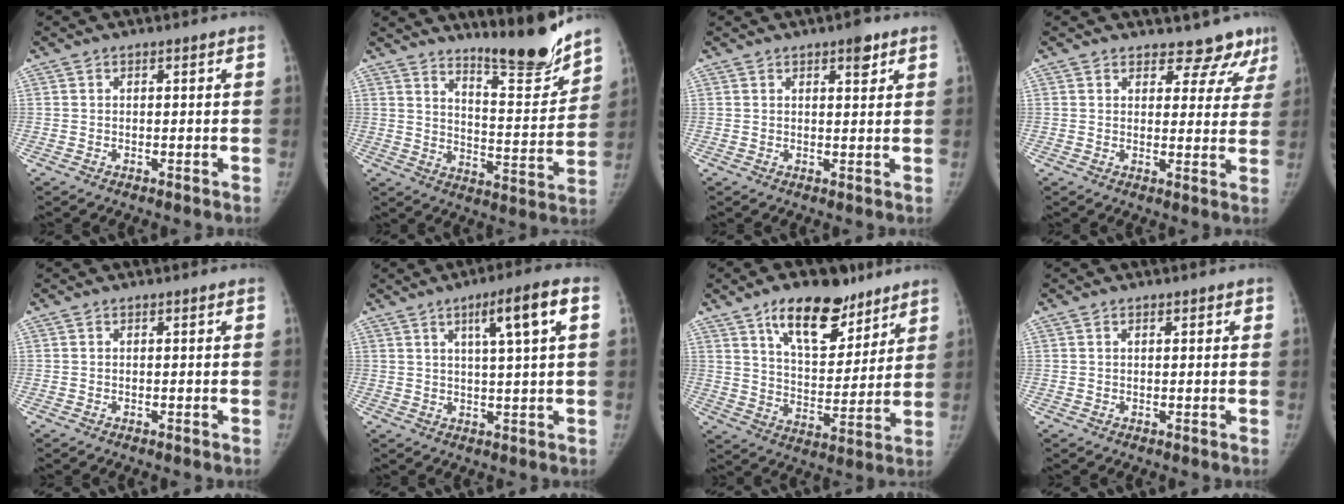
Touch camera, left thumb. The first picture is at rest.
{"total": 14.2, "force": [12.2, 2.1, 7.0], "torque": [-0.073, -0.105, 0.193]}
{"total": 3.2, "force": [2.0, 1.1, 2.2], "torque": [-0.021, -0.009, 0.026]}
{"total": 8.8, "force": [7.7, 4.0, 1.6], "torque": [0.034, -0.040, 0.073]}
{"total": 0.0}
{"total": 8.7, "force": [3.2, 0.6, 8.1], "torque": [-0.128, 0.002, 0.049]}
{"total": 16.4, "force": [10.5, 8.1, 9.7], "torque": [-0.105, -0.055, 0.172]}
{"total": 1.3, "force": [0.7, 0.5, 0.9], "torque": [-0.009, 0.000, 0.007]}